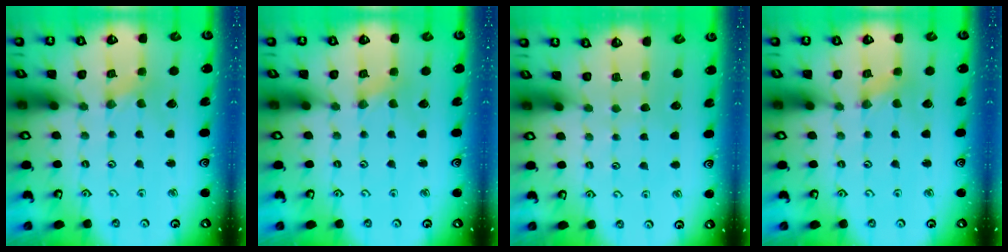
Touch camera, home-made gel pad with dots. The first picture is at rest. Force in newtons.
{"total": 1.0, "press": 0.9, "slide": 0.2}
{"total": 0.0}
{"total": 0.0}